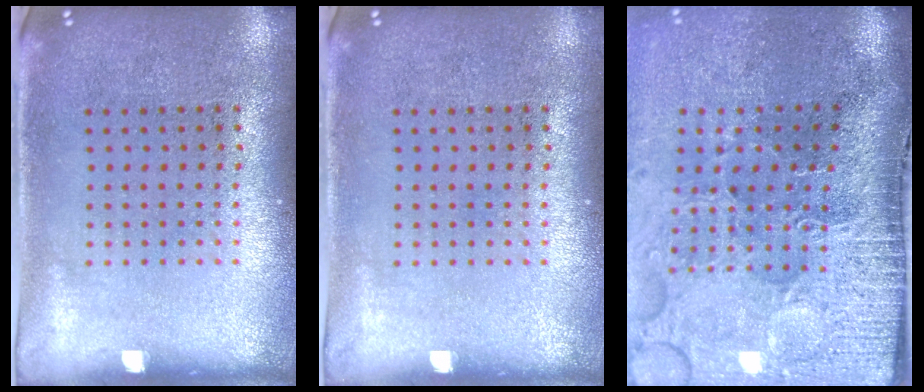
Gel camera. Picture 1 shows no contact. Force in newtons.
{"total": 0.0}
{"total": 5.2, "press": 4.1, "slide": 3.2}